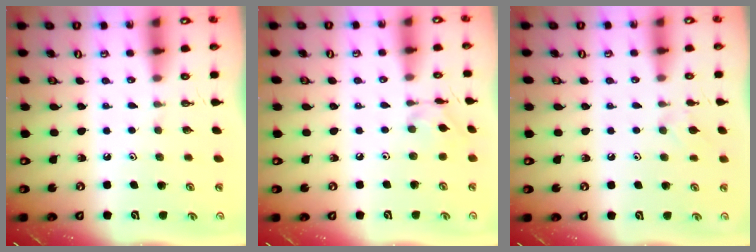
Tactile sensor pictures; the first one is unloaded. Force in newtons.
{"total": 3.6, "press": 3.6, "slide": 0.2}
{"total": 3.8, "press": 3.7, "slide": 0.7}